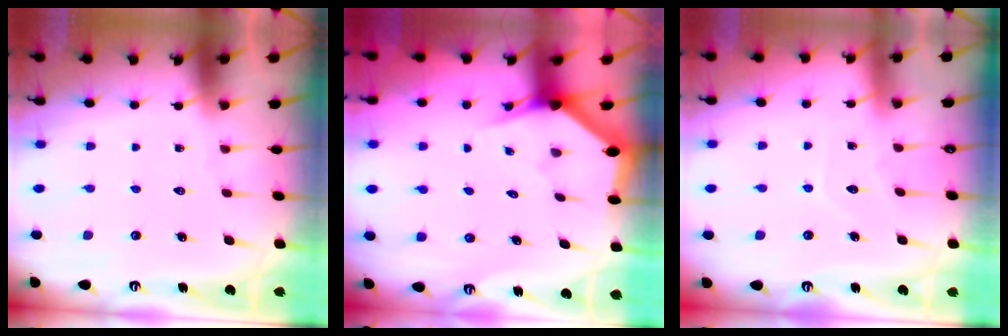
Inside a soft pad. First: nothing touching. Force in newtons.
{"total": 2.7, "press": 2.7, "slide": 0.1}
{"total": 4.1, "press": 4.1, "slide": 0.4}